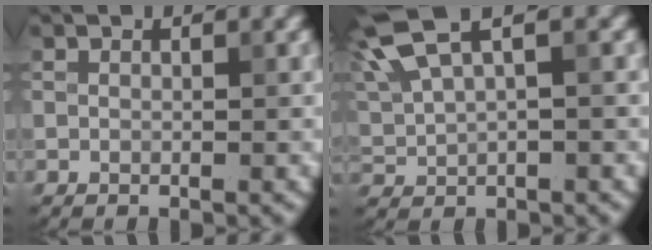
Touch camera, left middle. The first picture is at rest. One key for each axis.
{"total": 6.5, "fx": 3.8, "fy": 2.2, "fz": 4.8, "tx": -0.115, "ty": 0.020, "tz": 0.074}